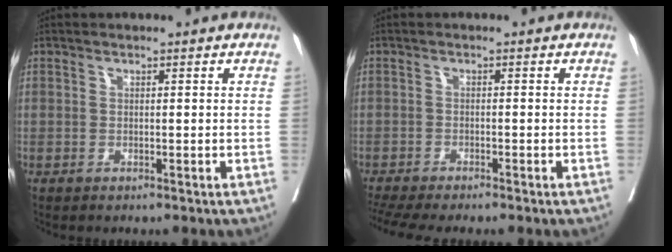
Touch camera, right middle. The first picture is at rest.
{"total": 7.6, "force": [-6.5, 0.3, 3.9], "torque": [-0.058, -0.010, -0.107]}